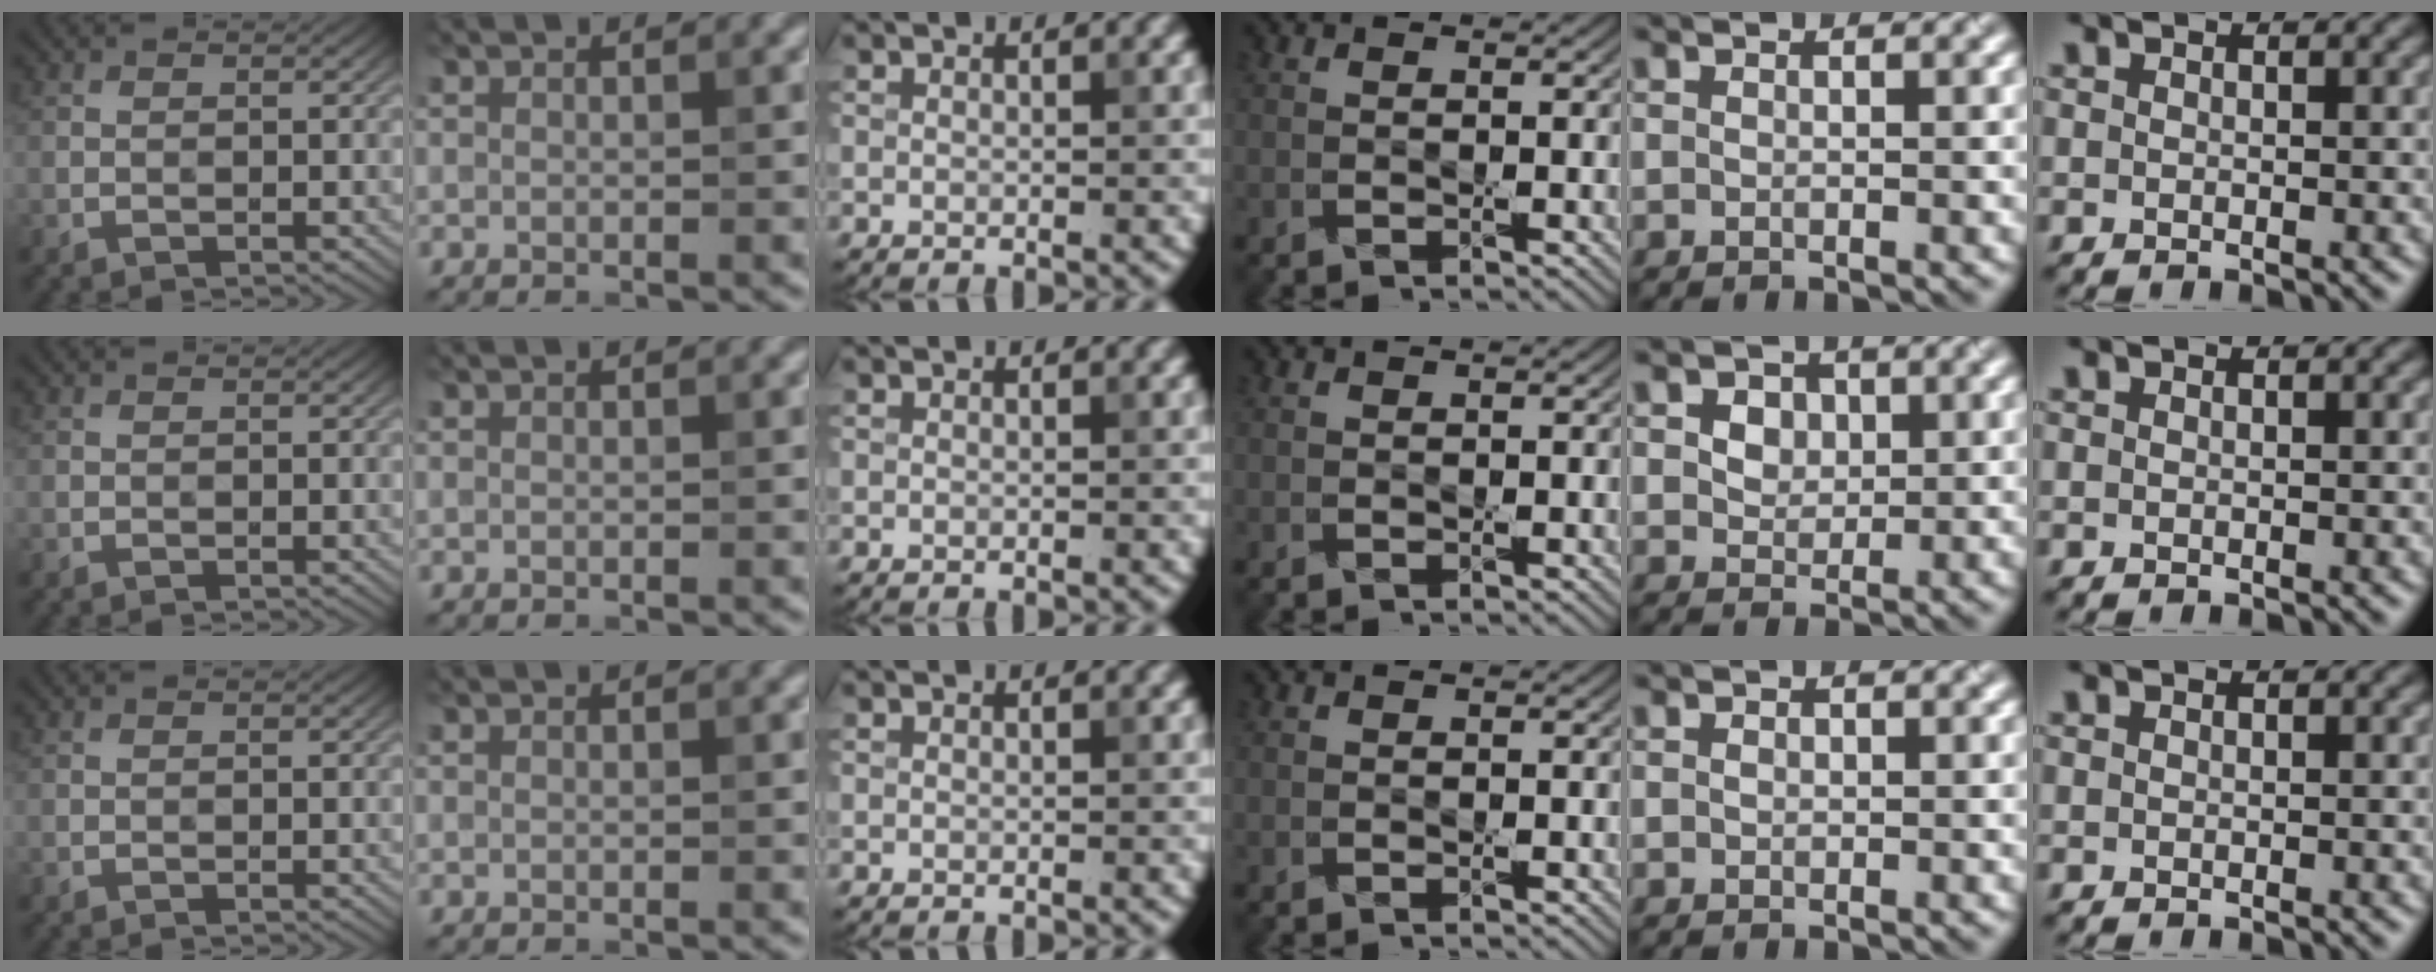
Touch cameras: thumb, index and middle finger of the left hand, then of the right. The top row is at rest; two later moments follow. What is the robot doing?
{"motion": "press", "object": "mouse"}